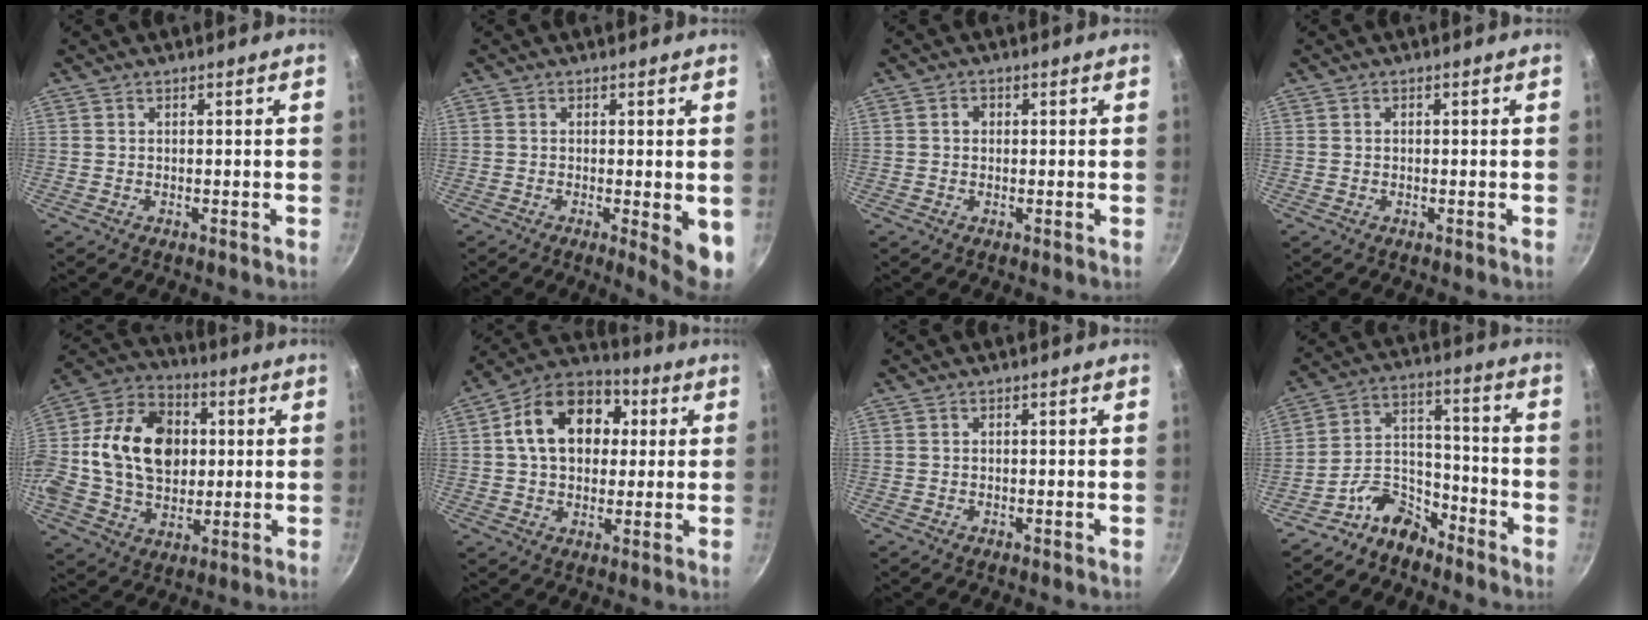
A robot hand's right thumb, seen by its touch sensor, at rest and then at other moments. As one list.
[{"total": 6.2, "force": [-1.0, 1.4, 6.0], "torque": [-0.069, -0.010, -0.011]}, {"total": 1.6, "force": [0.1, 1.4, 0.8], "torque": [-0.008, 0.005, -0.001]}, {"total": 0.0}, {"total": 22.7, "force": [2.1, 16.8, 15.2], "torque": [-0.250, 0.029, 0.028]}, {"total": 16.1, "force": [3.2, 11.7, 10.5], "torque": [-0.144, 0.025, 0.035]}, {"total": 0.0}, {"total": 9.4, "force": [-7.5, 4.8, 3.1], "torque": [-0.029, 0.092, -0.153]}]